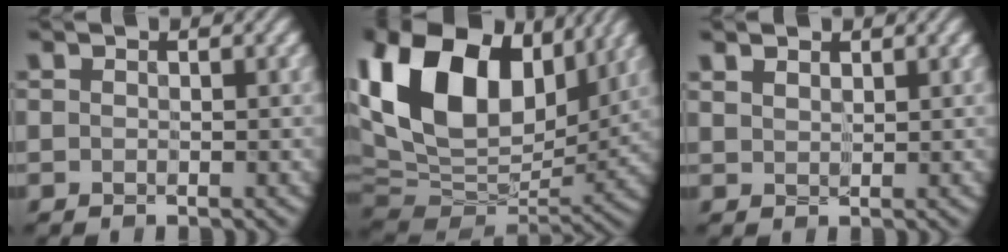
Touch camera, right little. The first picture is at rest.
{"total": 17.0, "force": [5.5, 11.1, 11.7], "torque": [-0.254, 0.030, 0.096]}
{"total": 2.0, "force": [1.4, 1.0, 1.0], "torque": [-0.023, 0.008, 0.019]}